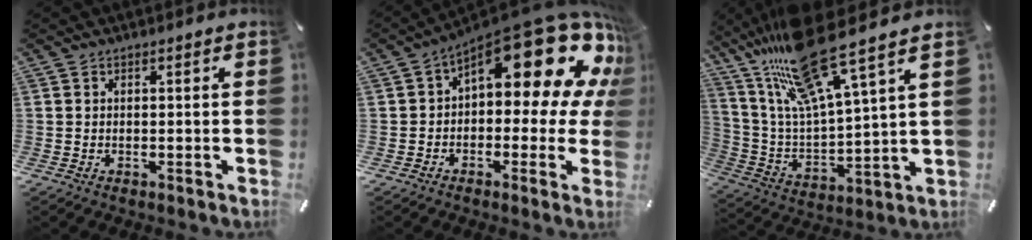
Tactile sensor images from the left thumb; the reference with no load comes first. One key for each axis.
{"total": 21.6, "fx": 10.9, "fy": 9.2, "fz": 16.3, "tx": -0.218, "ty": -0.083, "tz": 0.185}
{"total": 21.2, "fx": 14.8, "fy": 5.6, "fz": 14.1, "tx": -0.301, "ty": -0.094, "tz": 0.243}